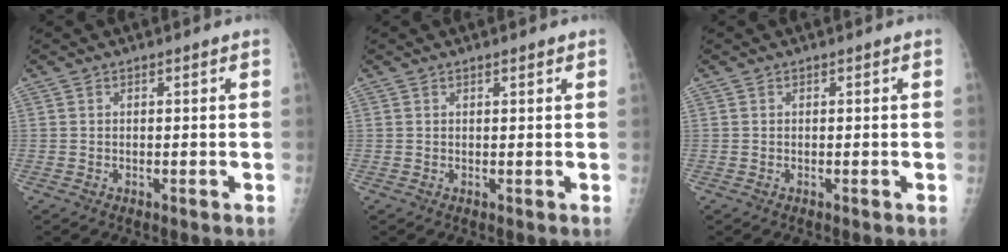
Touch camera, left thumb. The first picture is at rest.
{"total": 1.0, "force": [0.7, 0.2, 0.7], "torque": [-0.009, -0.002, 0.010]}
{"total": 0.0}